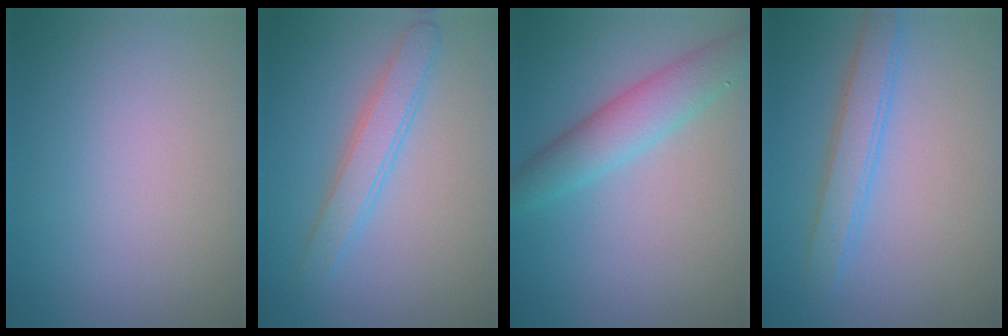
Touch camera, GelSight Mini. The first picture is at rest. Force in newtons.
{"total": 2.8, "press": 2.8, "slide": 0.2}
{"total": 4.1, "press": 4.1, "slide": 0.1}
{"total": 3.0, "press": 2.9, "slide": 0.2}